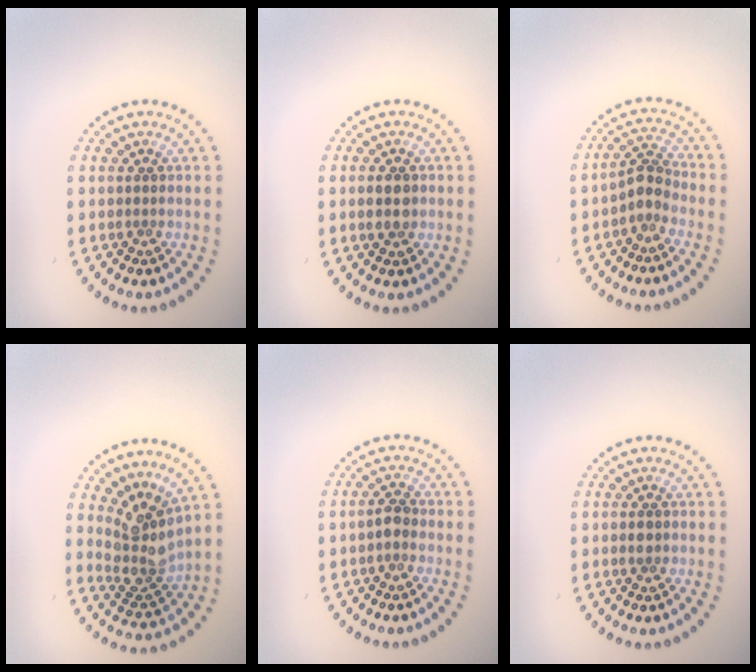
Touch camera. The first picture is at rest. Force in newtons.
{"total": 2.4, "press": 2.4, "slide": 0.1}
{"total": 2.3, "press": 1.9, "slide": 1.3}
{"total": 4.1, "press": 3.0, "slide": 2.7}
{"total": 1.3, "press": 1.2, "slide": 0.3}
{"total": 1.0, "press": 1.0, "slide": 0.2}